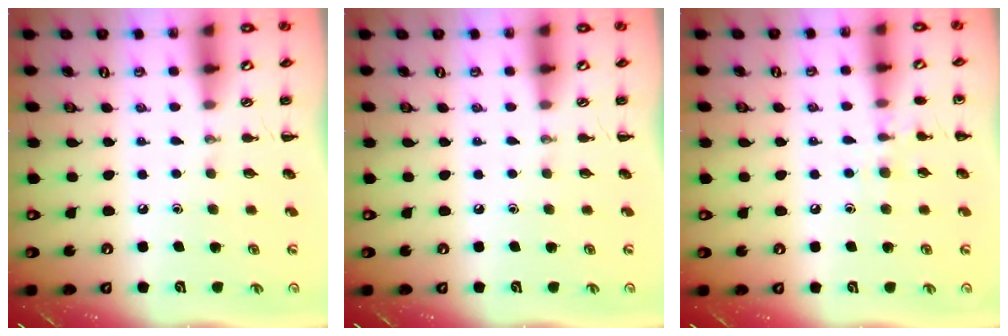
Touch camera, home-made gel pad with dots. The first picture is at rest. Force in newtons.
{"total": 0.0}
{"total": 7.5, "press": 7.3, "slide": 1.7}